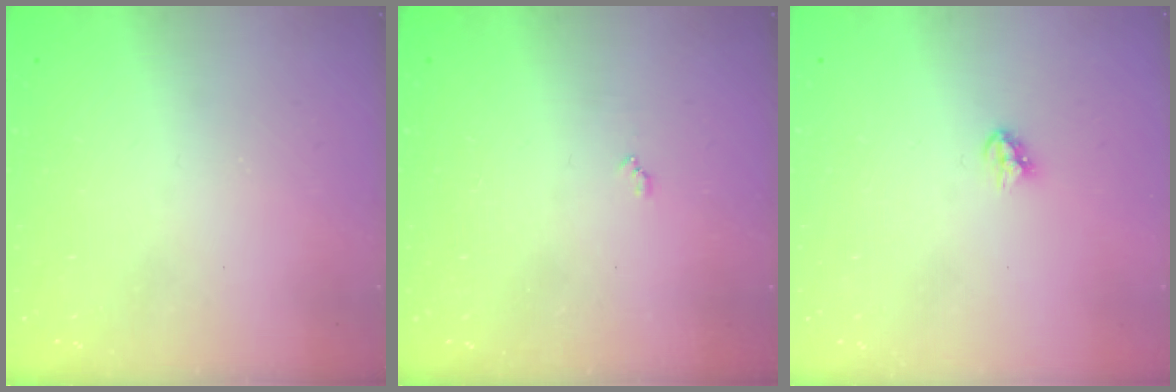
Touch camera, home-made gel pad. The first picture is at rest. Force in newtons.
{"total": 3.7, "press": 3.7, "slide": 0.4}
{"total": 3.4, "press": 3.4, "slide": 0.3}